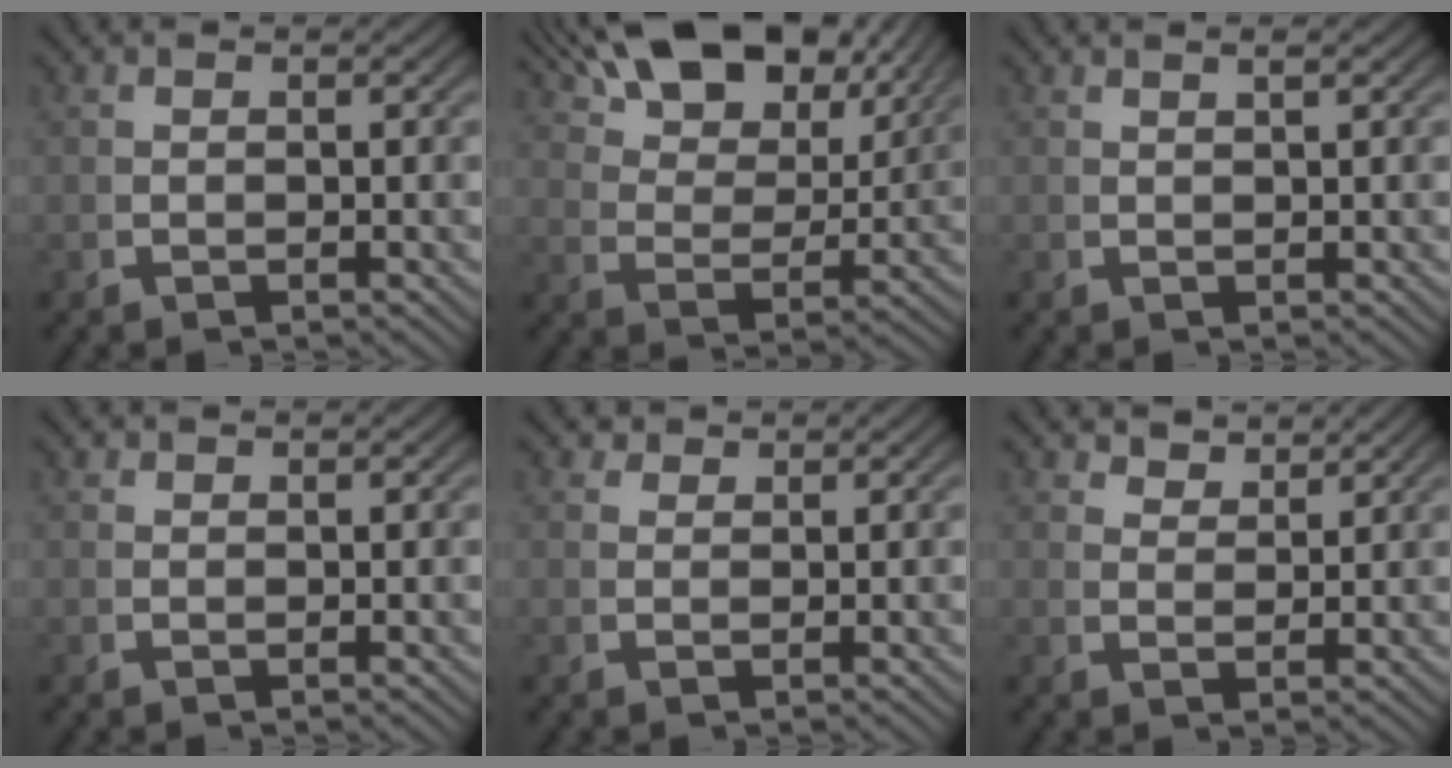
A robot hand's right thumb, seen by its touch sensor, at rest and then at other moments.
{"total": 9.4, "force": [7.1, 3.4, 5.0], "torque": [-0.090, 0.011, 0.120]}
{"total": 1.0, "force": [0.9, -0.1, 0.4], "torque": [-0.002, 0.005, 0.018]}
{"total": 0.7, "force": [0.6, 0.4, 0.0], "torque": [0.004, 0.000, 0.013]}
{"total": 1.7, "force": [1.6, 0.6, 0.2], "torque": [0.002, 0.001, 0.028]}
{"total": 2.7, "force": [2.7, 0.4, 0.5], "torque": [-0.004, 0.003, 0.050]}